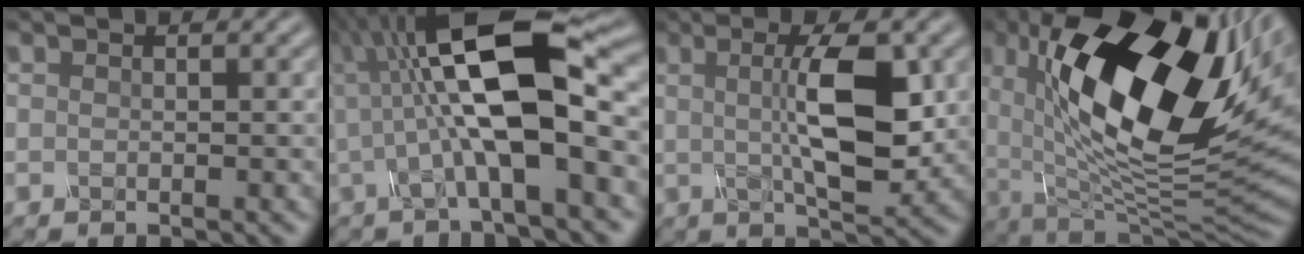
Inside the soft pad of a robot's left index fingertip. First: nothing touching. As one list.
[{"total": 12.4, "force": [1.5, 3.8, 11.7], "torque": [-0.202, 0.022, 0.017]}, {"total": 7.9, "force": [1.0, 2.1, 7.6], "torque": [-0.115, -0.003, 0.018]}, {"total": 19.3, "force": [5.5, 9.2, 16.1], "torque": [-0.252, 0.006, 0.082]}]